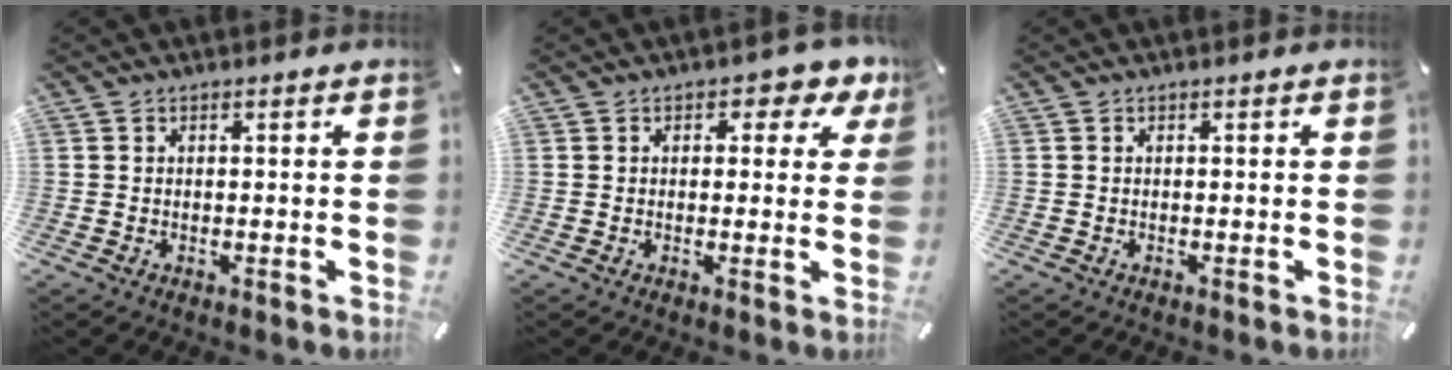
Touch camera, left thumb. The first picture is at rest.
{"total": 4.2, "force": [1.7, 2.6, 2.7], "torque": [-0.030, -0.001, 0.021]}
{"total": 0.0}